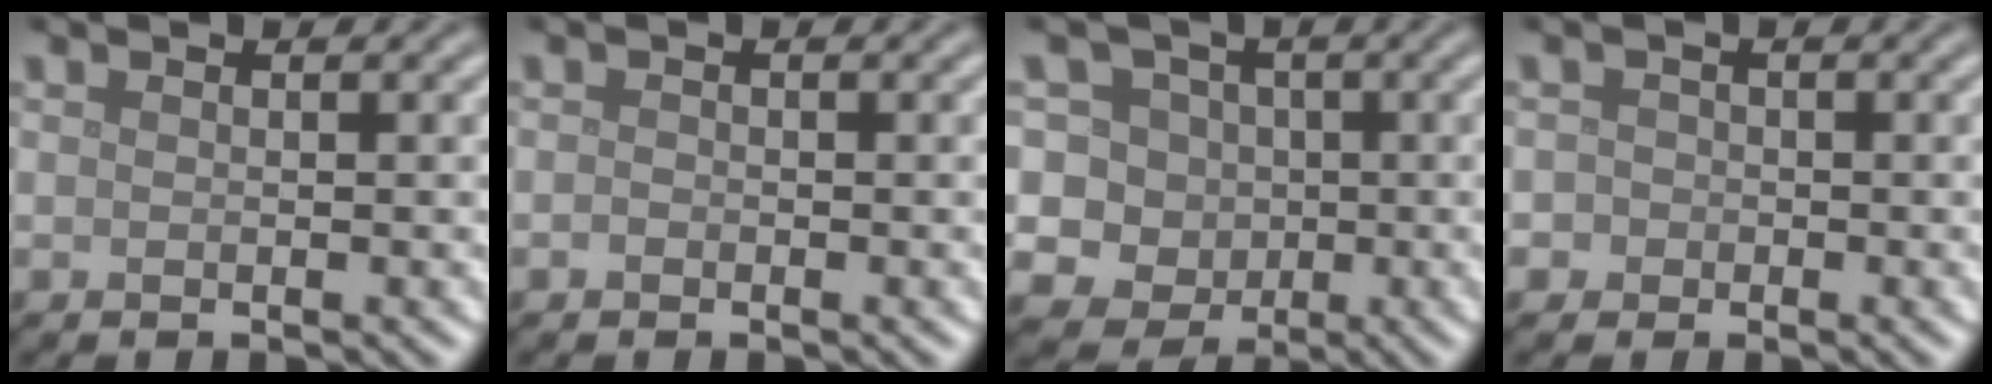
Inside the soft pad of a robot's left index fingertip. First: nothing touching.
{"total": 0.5, "force": [-0.3, 0.4, 0.2], "torque": [-0.002, -0.002, -0.006]}
{"total": 9.6, "force": [1.1, 8.9, 3.2], "torque": [-0.065, 0.032, -0.006]}
{"total": 1.8, "force": [-0.3, 1.8, 0.3], "torque": [0.012, 0.011, -0.019]}